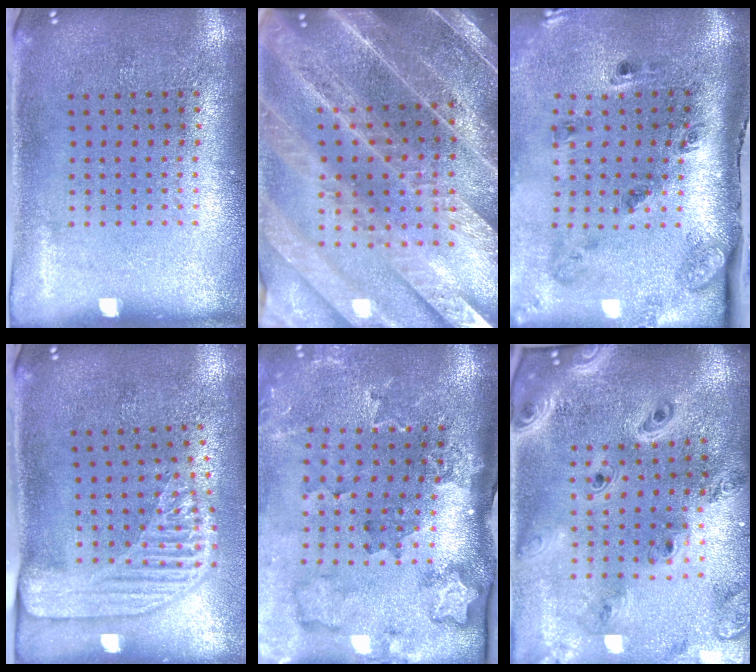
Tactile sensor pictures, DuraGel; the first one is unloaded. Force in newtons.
{"total": 4.2, "press": 3.8, "slide": 1.8}
{"total": 2.9, "press": 1.8, "slide": 2.2}
{"total": 2.2, "press": 1.8, "slide": 1.3}
{"total": 2.2, "press": 2.0, "slide": 1.0}
{"total": 2.9, "press": 2.5, "slide": 1.6}